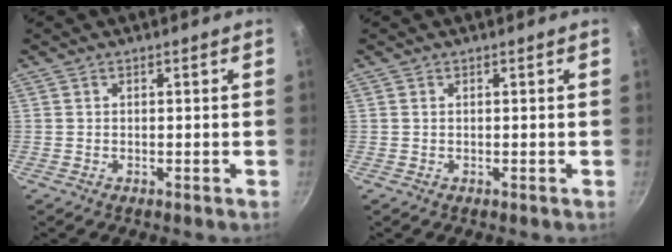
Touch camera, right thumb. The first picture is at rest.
{"total": 0.0}